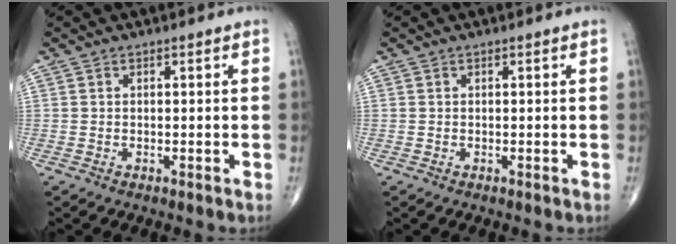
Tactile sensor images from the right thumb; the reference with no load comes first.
{"total": 0.0}